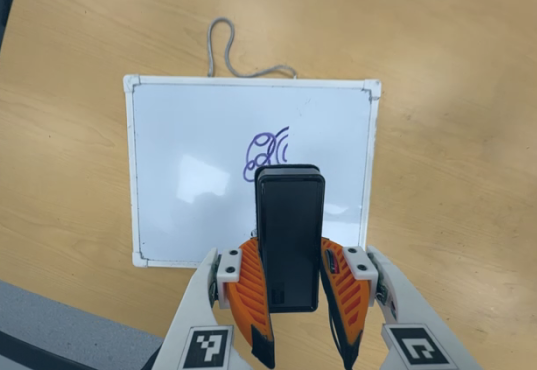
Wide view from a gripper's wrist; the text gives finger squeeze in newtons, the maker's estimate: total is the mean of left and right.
{"total": 8.1, "left": 6.6, "right": 9.7}